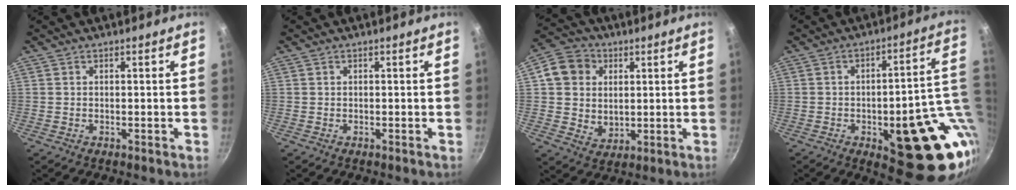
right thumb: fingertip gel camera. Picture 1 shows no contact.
{"total": 0.0}
{"total": 10.7, "force": [2.9, 9.1, 4.7], "torque": [-0.048, -0.008, 0.048]}
{"total": 21.7, "force": [-3.6, 8.2, 19.8], "torque": [-0.199, 0.005, -0.038]}